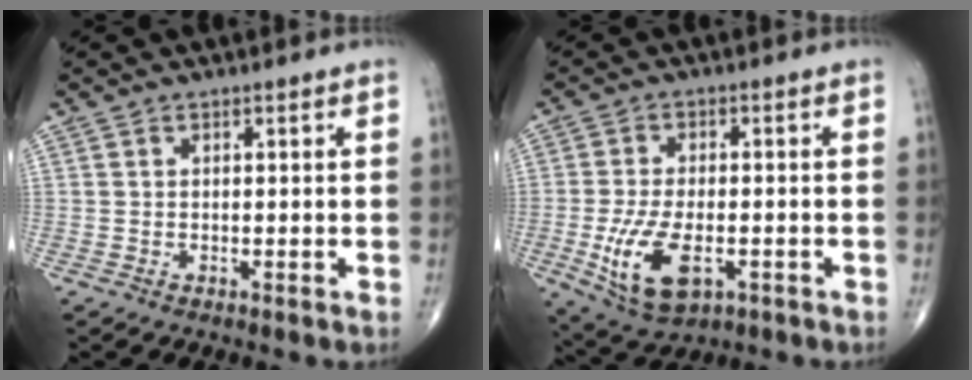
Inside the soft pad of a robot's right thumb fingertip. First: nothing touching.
{"total": 11.1, "force": [-3.3, 5.6, 9.1], "torque": [-0.173, -0.002, -0.047]}